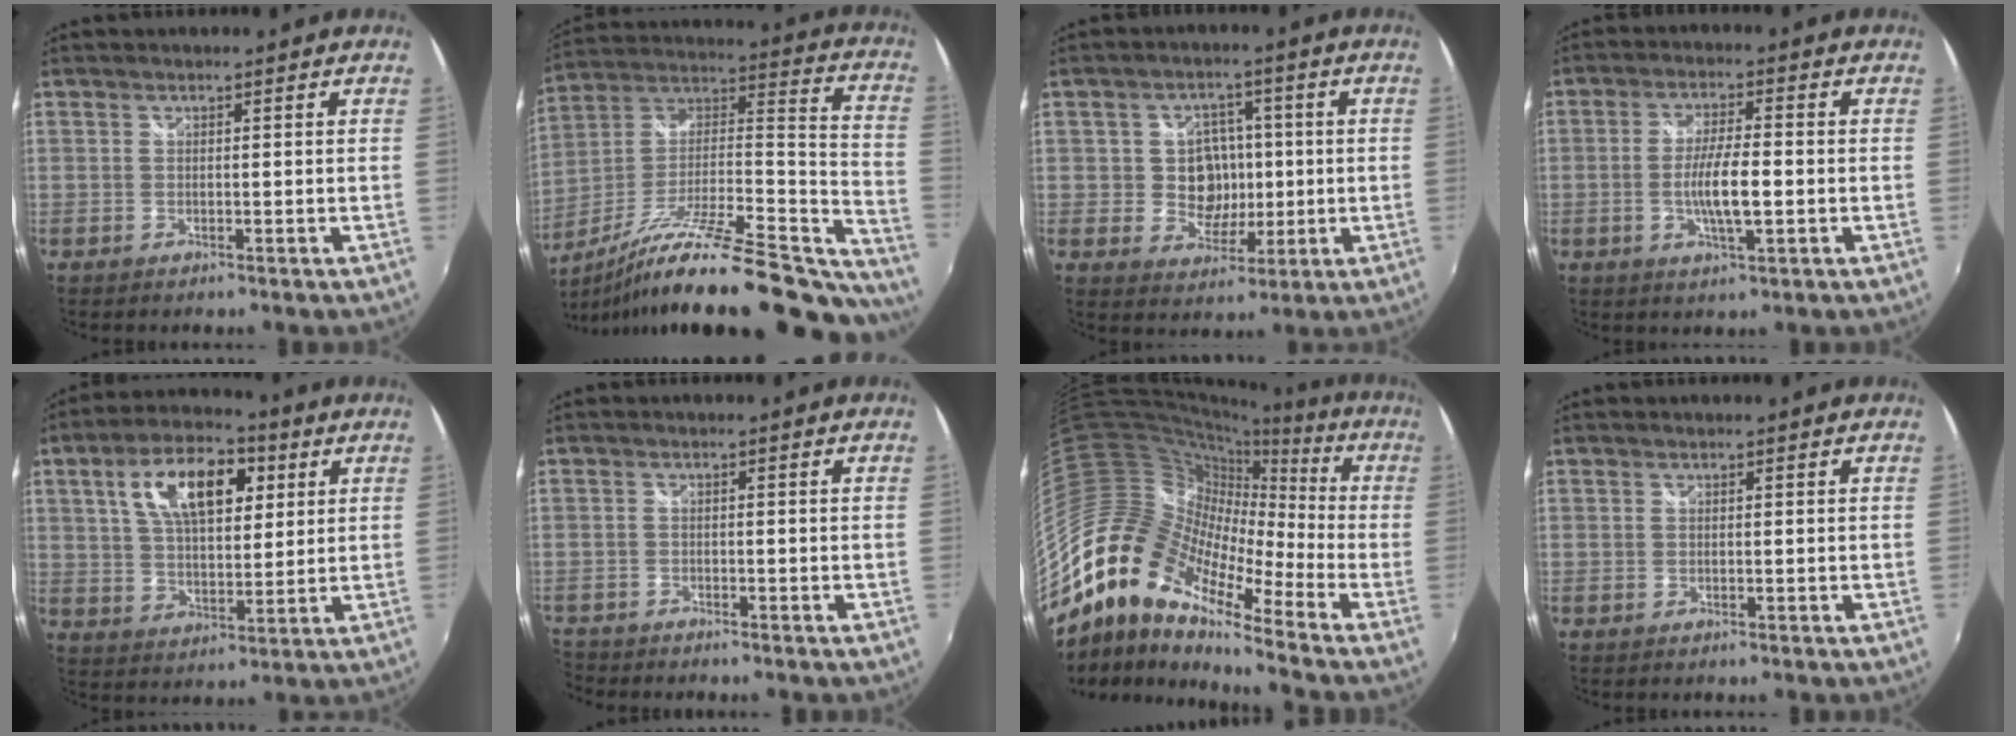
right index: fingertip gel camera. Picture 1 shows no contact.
{"total": 32.4, "force": [-24.0, 6.8, 20.7], "torque": [-0.279, -0.026, -0.362]}
{"total": 7.5, "force": [0.0, 6.8, 3.2], "torque": [-0.065, 0.011, 0.006]}
{"total": 7.3, "force": [-1.5, 1.4, 7.0], "torque": [-0.133, -0.004, -0.025]}
{"total": 14.3, "force": [5.3, 7.0, 11.3], "torque": [-0.199, 0.030, 0.091]}
{"total": 4.0, "force": [-3.6, 1.7, 0.1], "torque": [-0.027, -0.011, -0.076]}
{"total": 12.6, "force": [-6.2, 6.2, 9.2], "torque": [-0.129, -0.004, -0.136]}
{"total": 0.0}